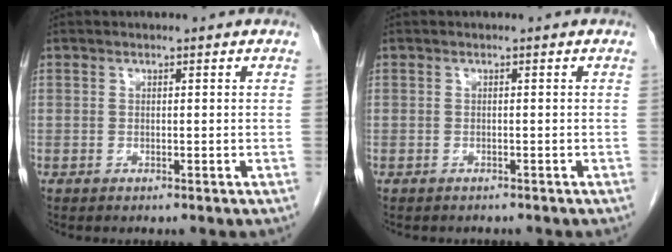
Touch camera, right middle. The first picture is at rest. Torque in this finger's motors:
{"motor_torque": [0.03, -0.02, -0.01, 0.00]}